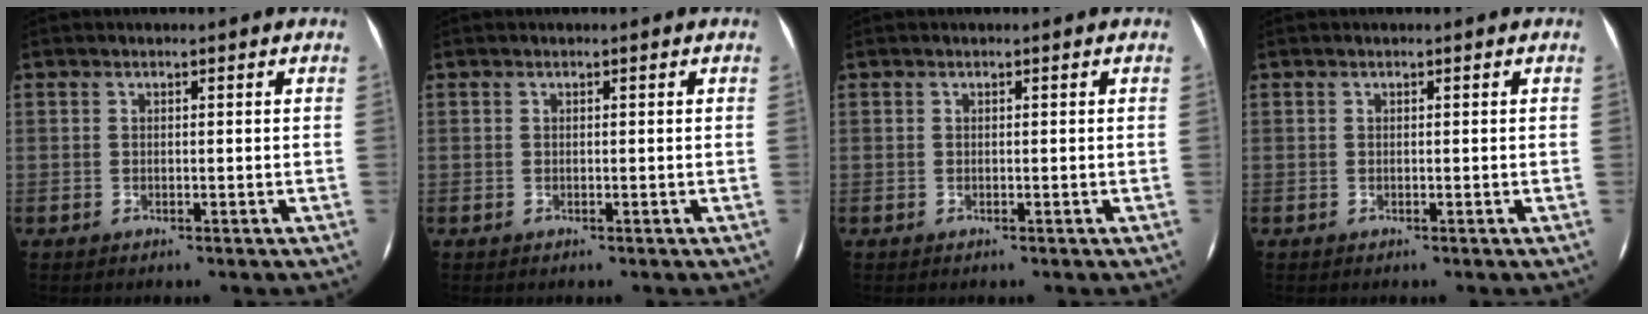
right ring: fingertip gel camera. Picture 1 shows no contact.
{"total": 0.0}
{"total": 0.0}
{"total": 0.0}